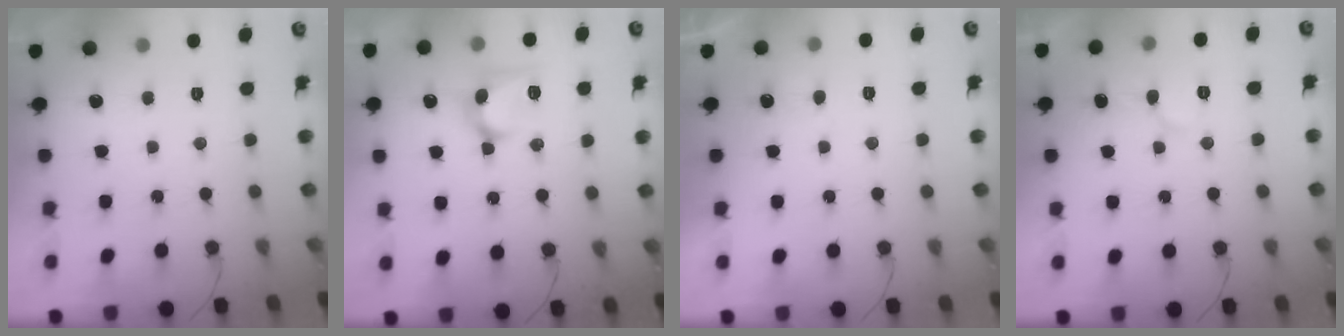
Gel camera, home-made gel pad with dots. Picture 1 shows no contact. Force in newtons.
{"total": 9.9, "press": 9.9, "slide": 0.6}
{"total": 5.4, "press": 5.4, "slide": 0.4}
{"total": 6.1, "press": 6.1, "slide": 0.6}